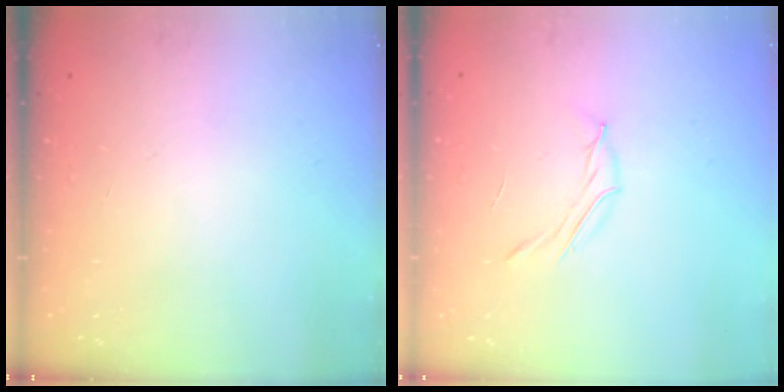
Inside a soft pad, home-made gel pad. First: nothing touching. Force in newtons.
{"total": 4.2, "press": 4.0, "slide": 1.2}